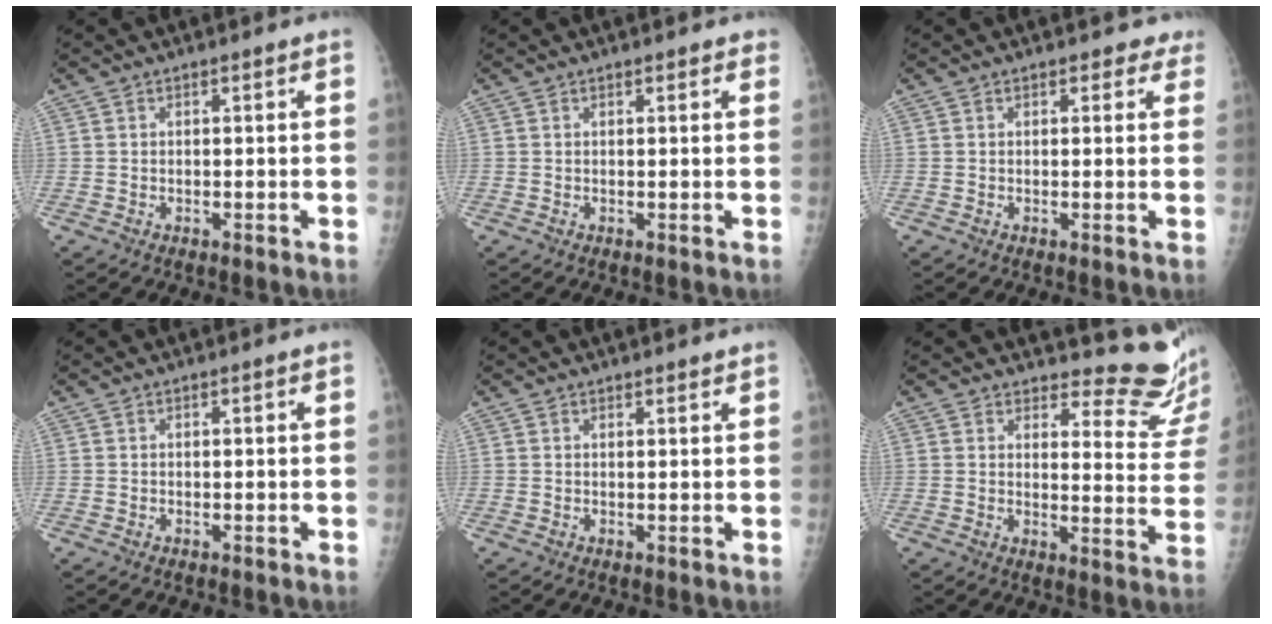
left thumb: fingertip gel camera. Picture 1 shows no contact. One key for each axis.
{"total": 1.7, "fx": 1.4, "fy": 0.6, "fz": 0.7, "tx": 0.001, "ty": 0.000, "tz": 0.013}
{"total": 2.6, "fx": 2.1, "fy": 1.5, "fz": 0.5, "tx": 0.023, "ty": -0.006, "tz": 0.013}
{"total": 0.0}
{"total": 1.2, "fx": 1.1, "fy": 0.4, "fz": 0.3, "tx": 0.000, "ty": -0.005, "tz": 0.017}
{"total": 12.4, "fx": 12.1, "fy": 2.3, "fz": 1.7, "tx": 0.012, "ty": -0.144, "tz": 0.122}